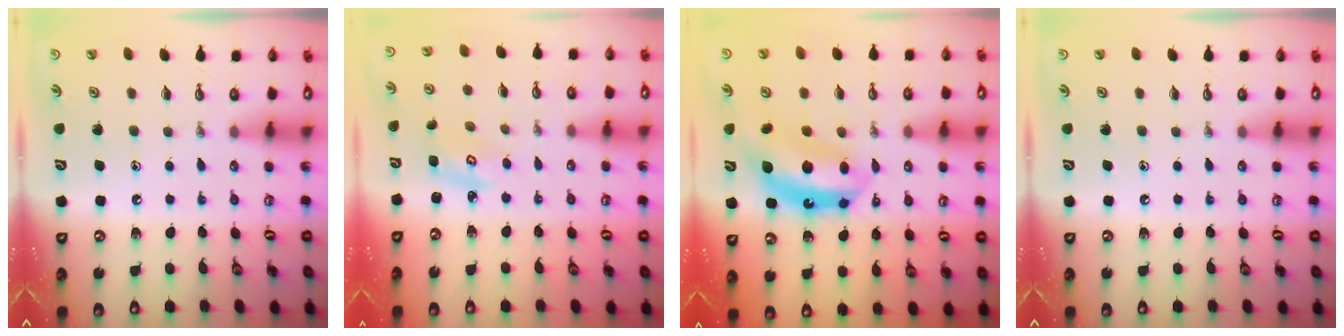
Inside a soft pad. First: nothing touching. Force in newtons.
{"total": 2.8, "press": 2.8, "slide": 0.3}
{"total": 11.2, "press": 11.2, "slide": 1.3}
{"total": 0.0}